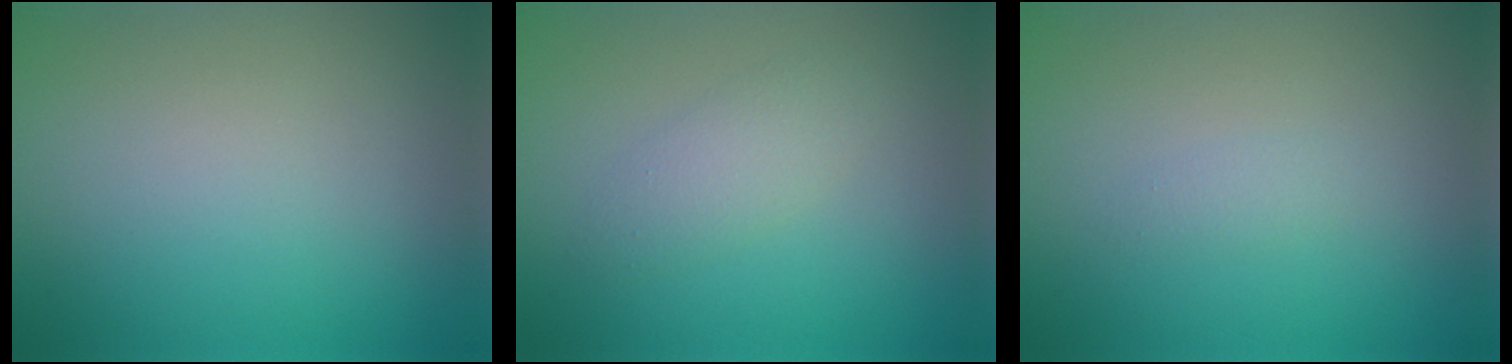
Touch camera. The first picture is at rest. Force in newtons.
{"total": 2.2, "press": 2.2, "slide": 0.1}
{"total": 0.8, "press": 0.8, "slide": 0.1}